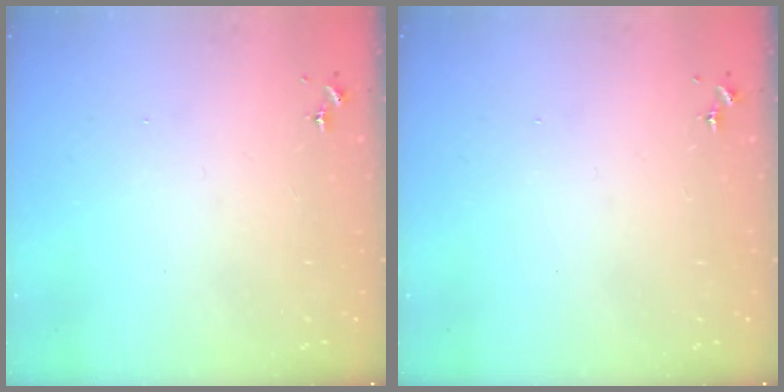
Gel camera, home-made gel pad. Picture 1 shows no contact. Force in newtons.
{"total": 0.0}